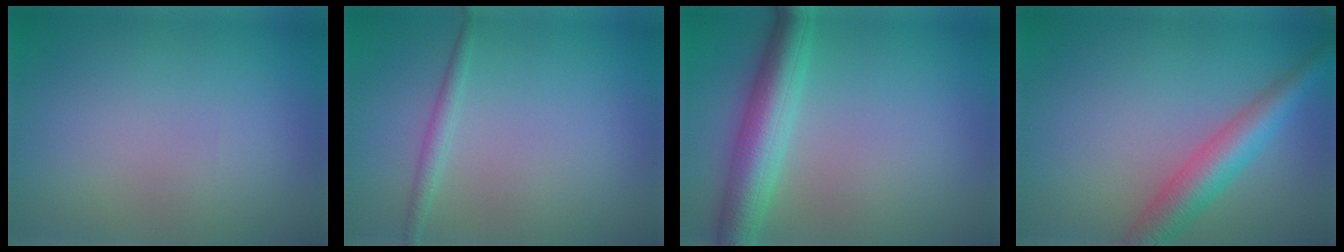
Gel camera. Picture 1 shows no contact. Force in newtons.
{"total": 1.3, "press": 1.3, "slide": 0.1}
{"total": 5.8, "press": 5.8, "slide": 0.0}
{"total": 5.1, "press": 5.1, "slide": 0.1}